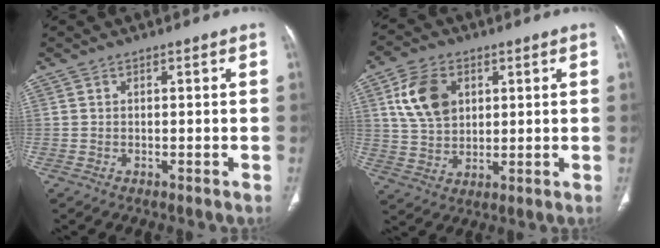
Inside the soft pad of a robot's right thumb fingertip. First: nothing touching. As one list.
[{"total": 10.5, "force": [3.5, 7.3, 6.7], "torque": [-0.111, -0.008, 0.070]}]